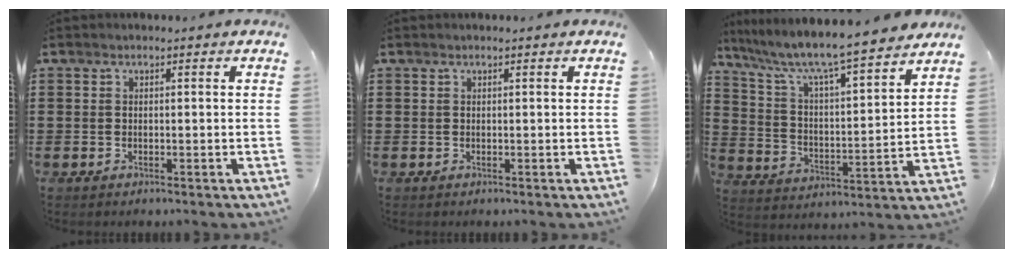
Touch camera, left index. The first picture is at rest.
{"total": 0.0}
{"total": 7.3, "force": [6.4, 0.1, 3.6], "torque": [-0.098, -0.053, 0.102]}